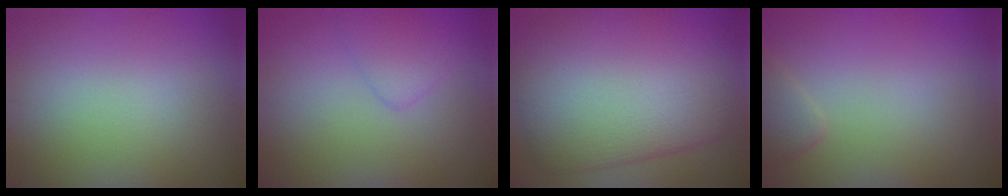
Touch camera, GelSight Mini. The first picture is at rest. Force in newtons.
{"total": 2.0, "press": 2.0, "slide": 0.2}
{"total": 12.2, "press": 12.1, "slide": 0.7}
{"total": 1.6, "press": 1.6, "slide": 0.1}